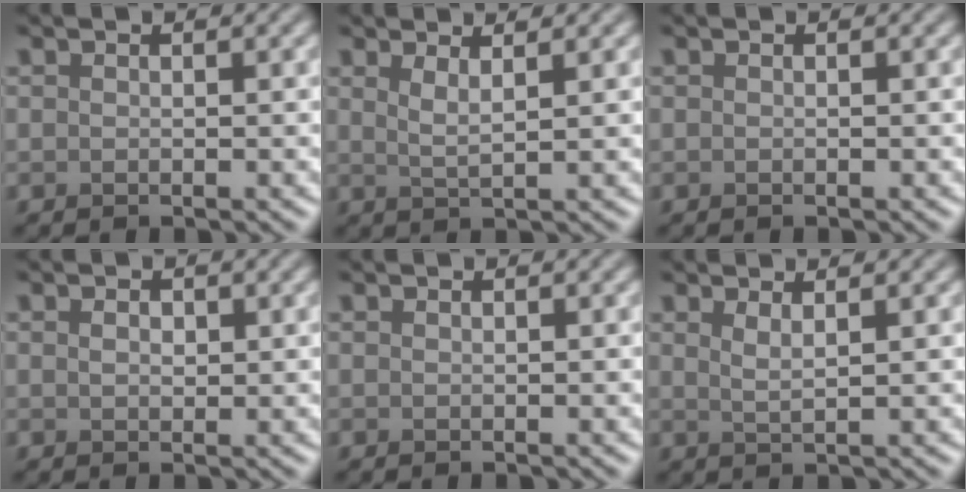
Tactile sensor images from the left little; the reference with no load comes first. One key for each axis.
{"total": 2.0, "fx": 1.1, "fy": 0.5, "fz": 1.5, "tx": -0.024, "ty": -0.003, "tz": 0.019}
{"total": 0.0}
{"total": 1.1, "fx": 0.4, "fy": 0.7, "fz": 0.7, "tx": -0.015, "ty": 0.000, "tz": 0.008}
{"total": 0.0}
{"total": 1.7, "fx": 1.0, "fy": 0.5, "fz": 1.2, "tx": -0.019, "ty": -0.001, "tz": 0.016}